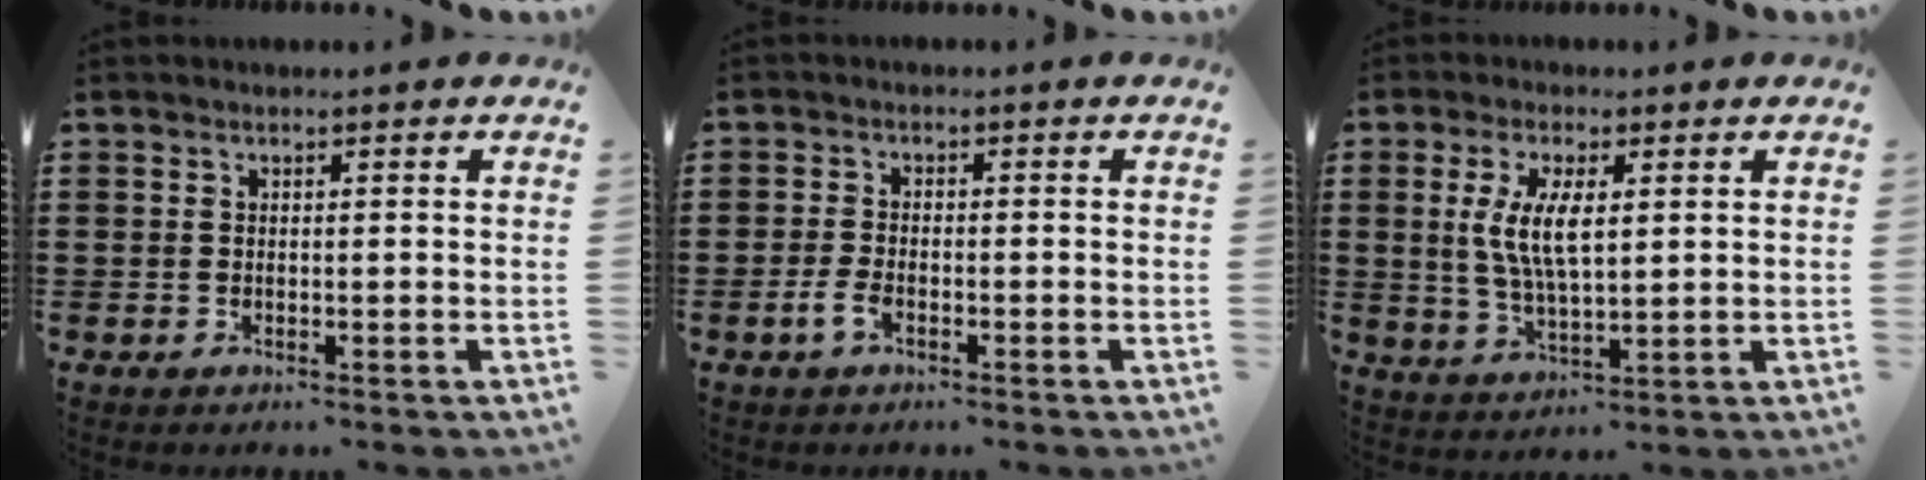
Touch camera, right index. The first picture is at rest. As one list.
[{"total": 2.6, "force": [-1.4, 1.1, 1.9], "torque": [-0.048, -0.002, -0.030]}, {"total": 7.0, "force": [1.3, 2.7, 6.4], "torque": [-0.135, 0.004, 0.020]}]